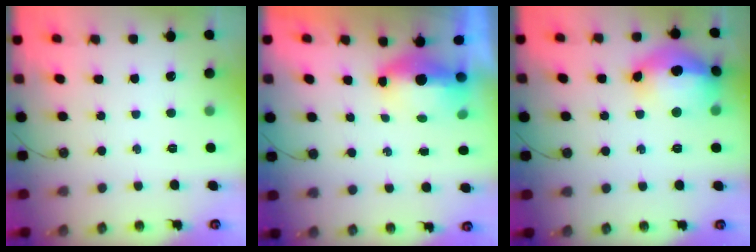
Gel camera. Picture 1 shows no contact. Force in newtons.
{"total": 6.4, "press": 6.3, "slide": 1.3}
{"total": 18.0, "press": 17.9, "slide": 1.8}